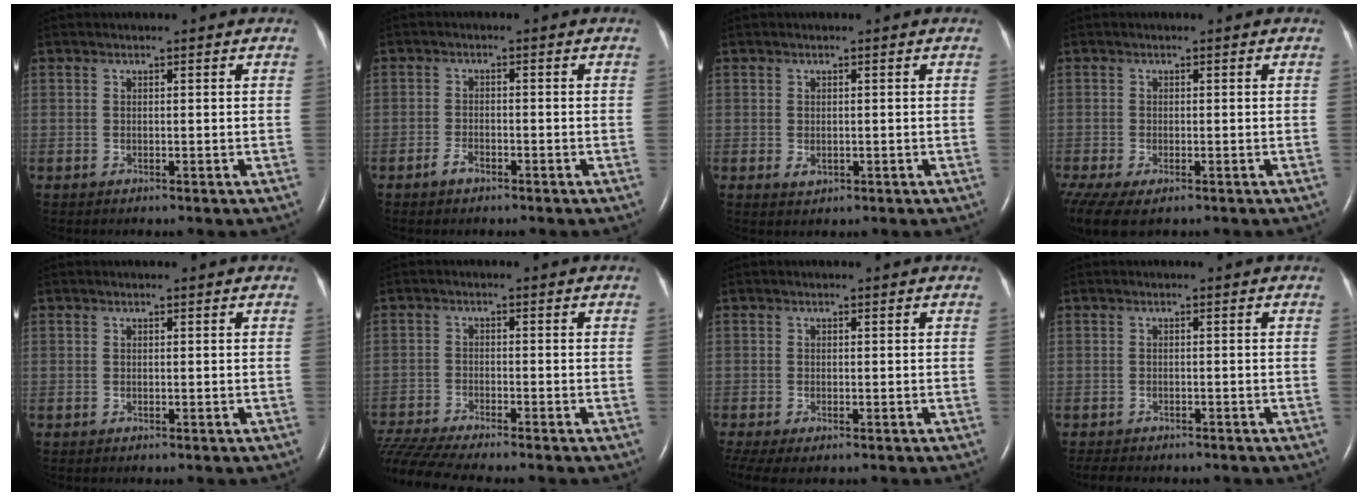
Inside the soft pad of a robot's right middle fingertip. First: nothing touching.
{"total": 2.2, "force": [-1.6, 0.8, 1.3], "torque": [-0.031, 0.000, -0.028]}
{"total": 1.4, "force": [-0.3, 0.9, 1.1], "torque": [-0.021, -0.004, 0.000]}
{"total": 8.9, "force": [-5.6, 3.9, 5.7], "torque": [-0.137, -0.018, -0.087]}
{"total": 0.0}
{"total": 10.4, "force": [-9.4, -0.5, 4.4], "torque": [-0.082, -0.019, -0.161]}
{"total": 5.3, "force": [-3.4, 1.9, 3.6], "torque": [-0.075, -0.013, -0.058]}
{"total": 4.9, "force": [-4.2, 1.7, 2.0], "torque": [-0.036, -0.009, -0.052]}